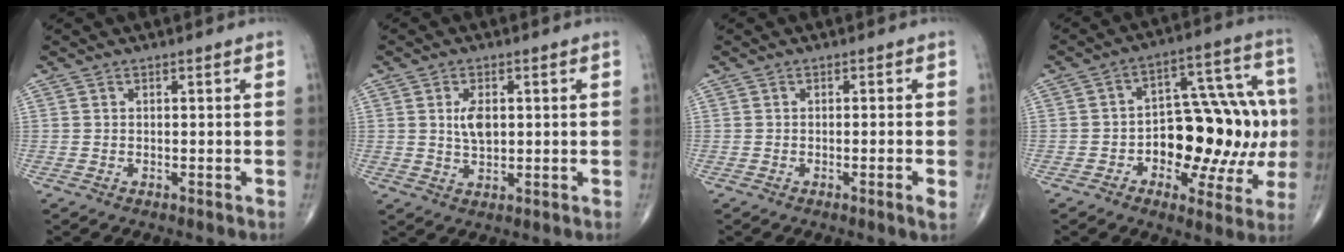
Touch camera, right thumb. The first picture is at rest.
{"total": 4.6, "force": [0.8, 2.6, 3.7], "torque": [-0.063, -0.007, 0.016]}
{"total": 1.9, "force": [-0.5, -0.1, 1.8], "torque": [-0.035, -0.005, -0.011]}
{"total": 19.9, "force": [-2.1, 11.0, 16.5], "torque": [-0.176, 0.044, -0.023]}